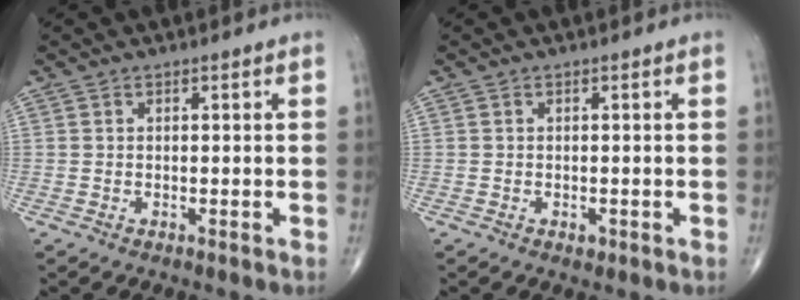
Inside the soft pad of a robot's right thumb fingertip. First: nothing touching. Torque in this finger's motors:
{"motor_torque": [0.10, 0.04, -0.06, -0.20, -0.07]}